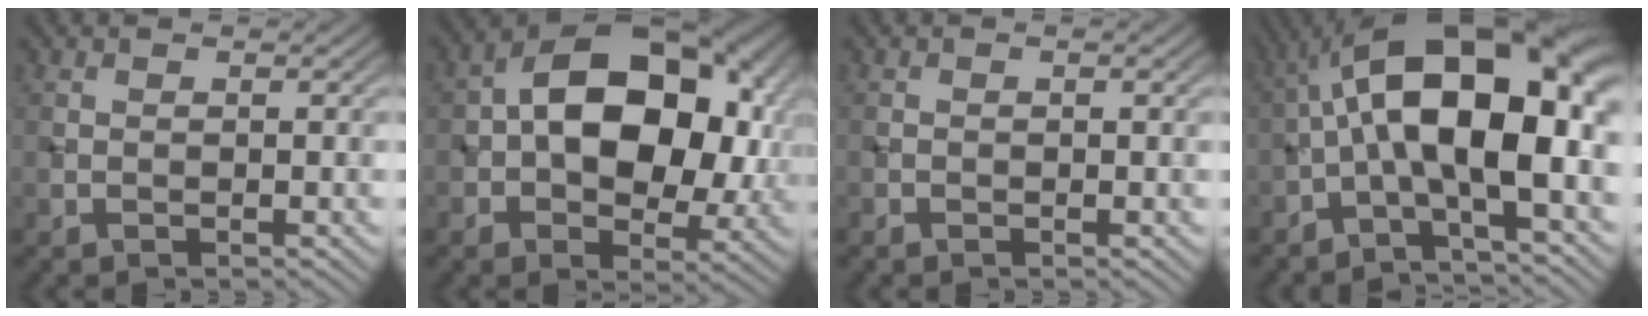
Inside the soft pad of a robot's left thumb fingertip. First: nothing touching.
{"total": 16.5, "force": [1.8, 10.5, 12.5], "torque": [-0.183, 0.014, 0.028]}
{"total": 0.6, "force": [-0.1, 0.2, 0.6], "torque": [-0.011, -0.001, -0.001]}
{"total": 16.7, "force": [-0.2, 6.6, 15.4], "torque": [-0.246, 0.038, -0.016]}